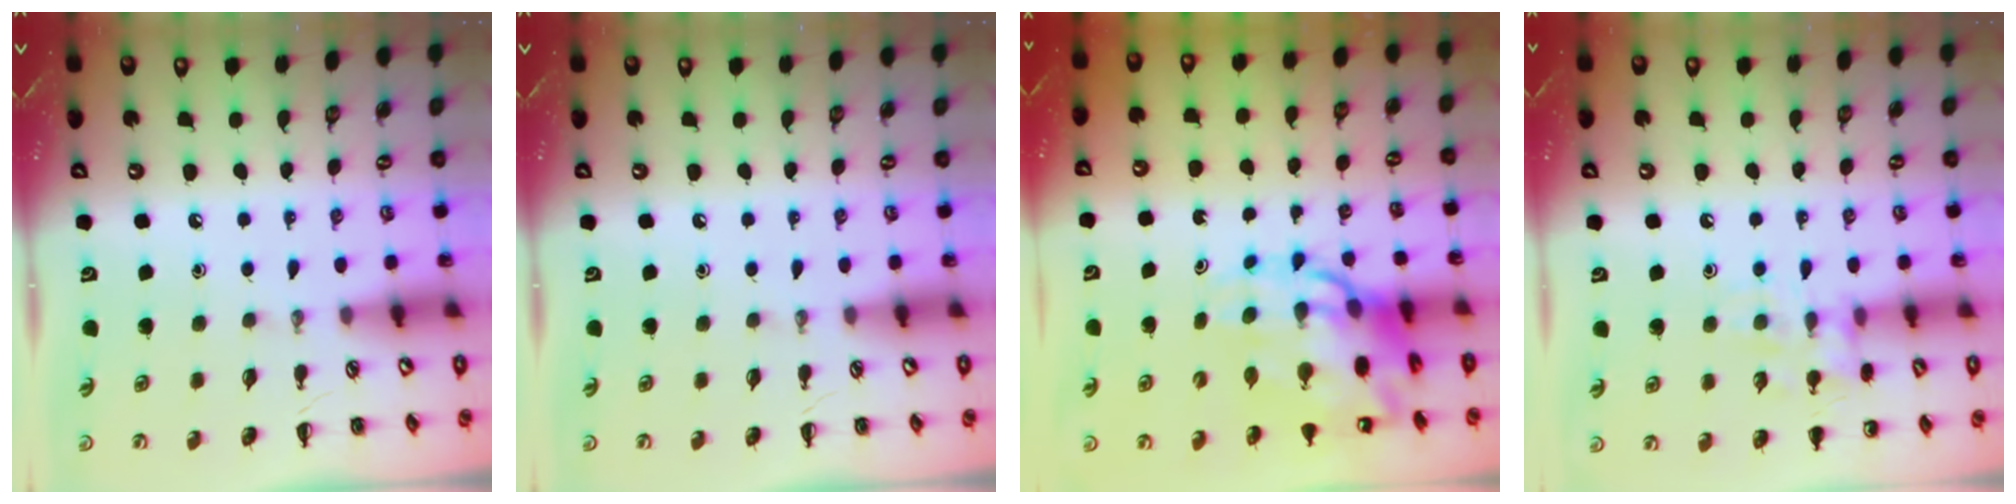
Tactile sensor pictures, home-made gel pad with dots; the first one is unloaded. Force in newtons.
{"total": 0.0}
{"total": 16.8, "press": 16.1, "slide": 4.6}
{"total": 10.5, "press": 10.5, "slide": 0.8}